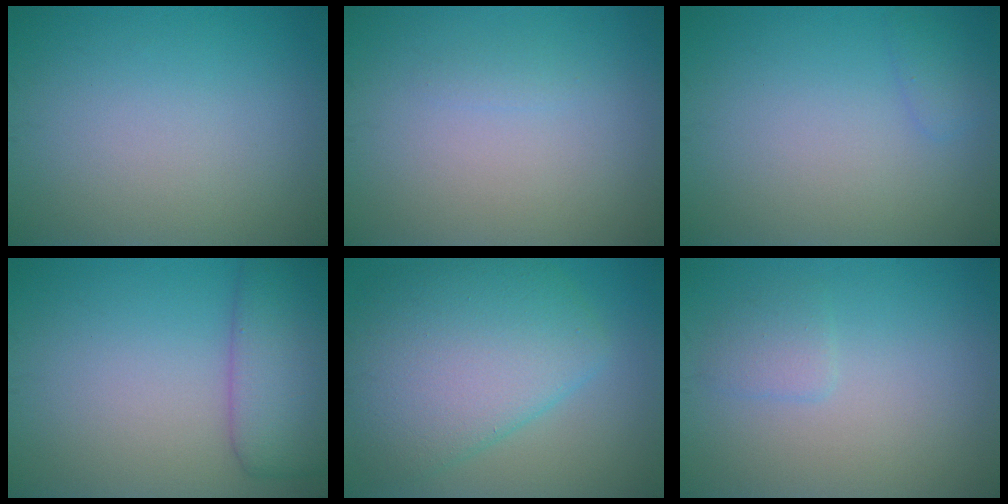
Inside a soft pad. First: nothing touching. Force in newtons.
{"total": 0.6, "press": 0.6, "slide": 0.0}
{"total": 1.0, "press": 1.0, "slide": 0.1}
{"total": 5.5, "press": 5.5, "slide": 0.1}
{"total": 8.8, "press": 8.8, "slide": 0.1}
{"total": 1.4, "press": 1.4, "slide": 0.1}